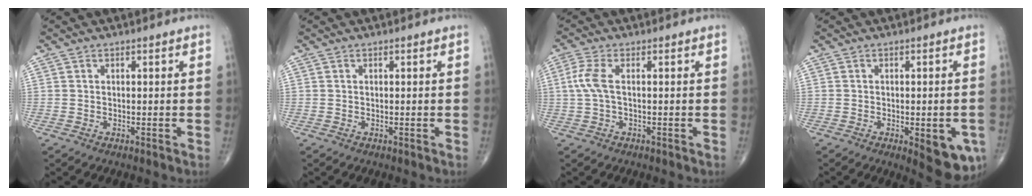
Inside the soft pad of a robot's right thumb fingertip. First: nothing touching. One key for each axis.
{"total": 0.0}
{"total": 4.0, "fx": 0.2, "fy": 1.3, "fz": 3.8, "tx": -0.110, "ty": 0.007, "tz": 0.000}
{"total": 9.1, "fx": -3.1, "fy": 3.4, "fz": 7.8, "tx": -0.075, "ty": -0.004, "tz": -0.030}